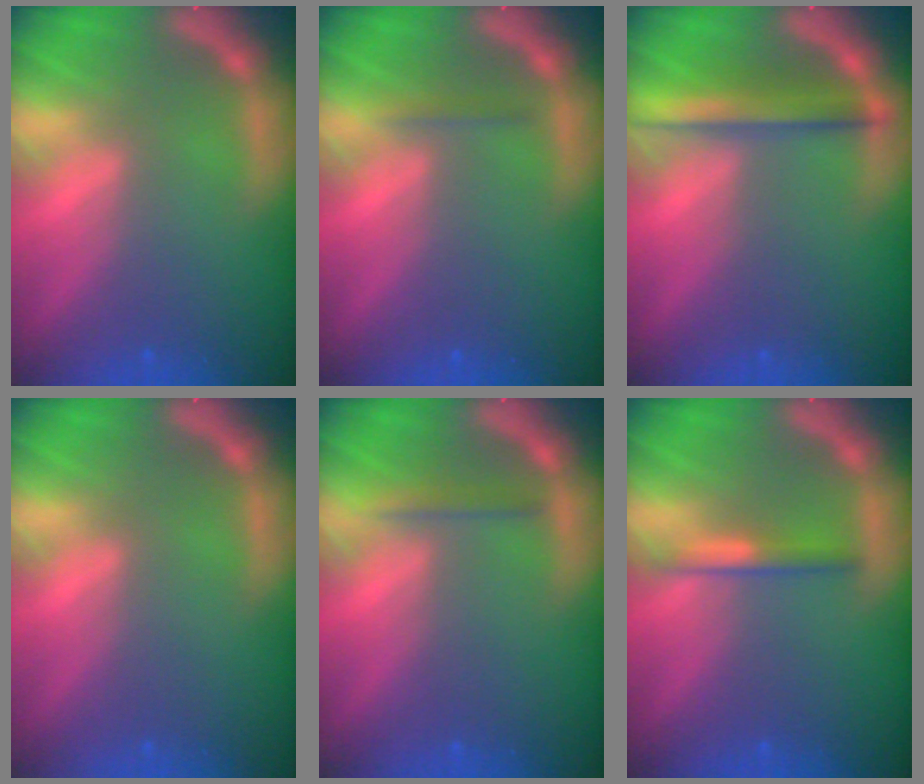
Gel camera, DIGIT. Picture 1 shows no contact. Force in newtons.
{"total": 0.9}
{"total": 4.0}
{"total": 0.0}
{"total": 1.4}
{"total": 1.9}